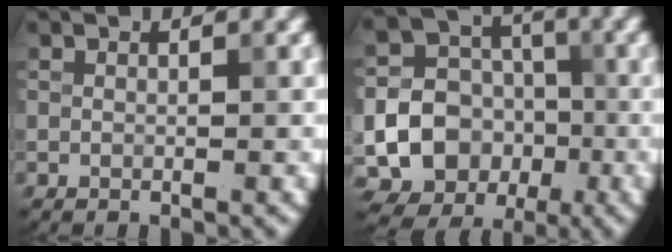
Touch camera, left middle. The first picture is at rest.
{"total": 18.4, "force": [-4.9, 17.0, 5.1], "torque": [-0.136, -0.027, -0.094]}